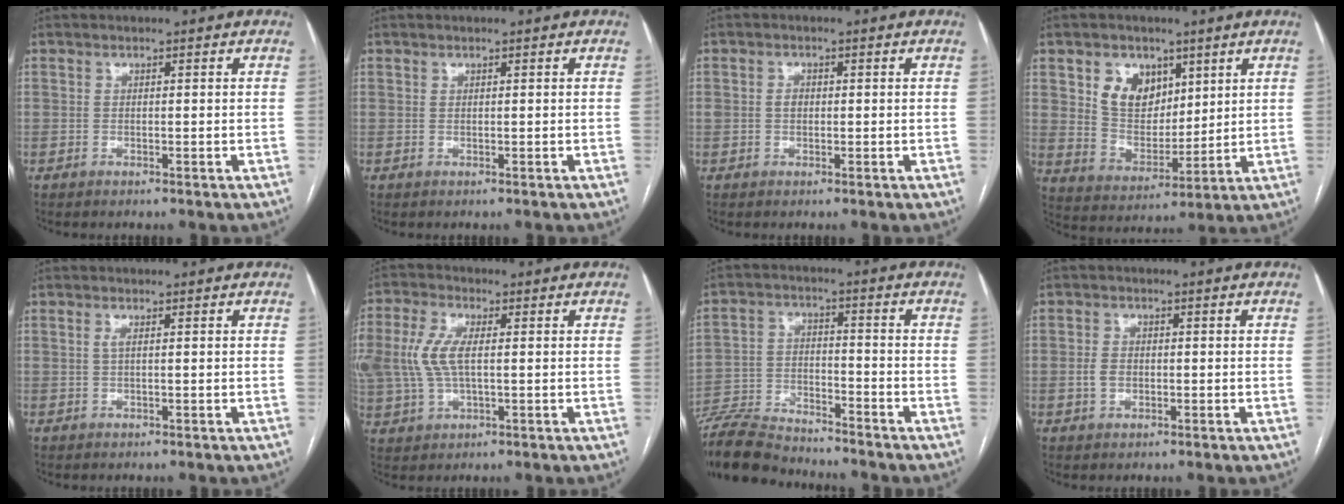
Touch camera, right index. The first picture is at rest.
{"total": 0.0}
{"total": 1.9, "force": [0.1, 1.5, 1.2], "torque": [-0.026, 0.011, 0.004]}
{"total": 9.3, "force": [4.6, 6.6, 4.7], "torque": [-0.089, 0.010, 0.095]}
{"total": 0.9, "force": [0.2, 0.0, 0.9], "torque": [-0.024, 0.000, 0.004]}
{"total": 9.8, "force": [1.1, 4.8, 8.5], "torque": [-0.209, 0.013, 0.026]}
{"total": 11.7, "force": [-11.1, 1.7, 3.2], "torque": [-0.061, -0.006, -0.202]}
{"total": 2.5, "force": [-0.3, 1.9, 1.6], "torque": [-0.032, 0.007, -0.004]}